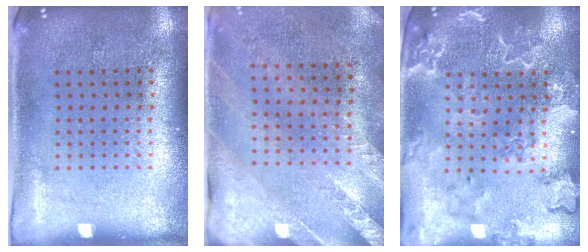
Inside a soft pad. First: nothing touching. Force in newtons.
{"total": 2.6, "press": 2.1, "slide": 1.6}
{"total": 2.7, "press": 2.6, "slide": 0.8}